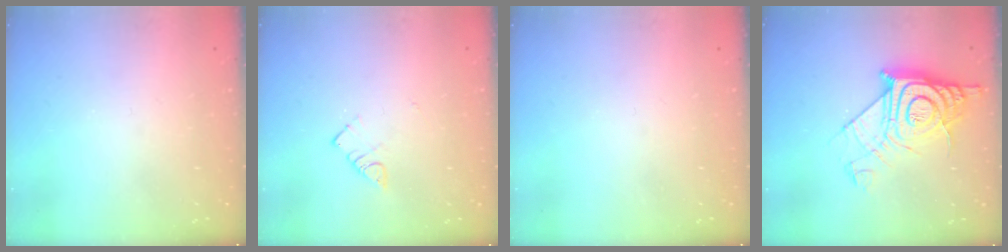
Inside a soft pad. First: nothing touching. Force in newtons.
{"total": 3.2, "press": 3.2, "slide": 0.2}
{"total": 0.0}
{"total": 15.4, "press": 15.4, "slide": 1.1}